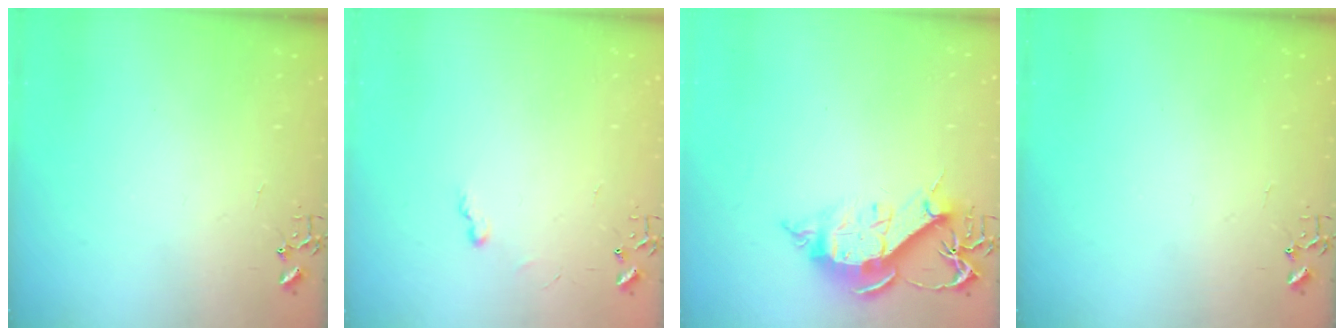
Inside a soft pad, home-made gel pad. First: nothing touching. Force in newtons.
{"total": 5.2, "press": 5.2, "slide": 0.4}
{"total": 13.2, "press": 13.1, "slide": 1.5}
{"total": 0.0}